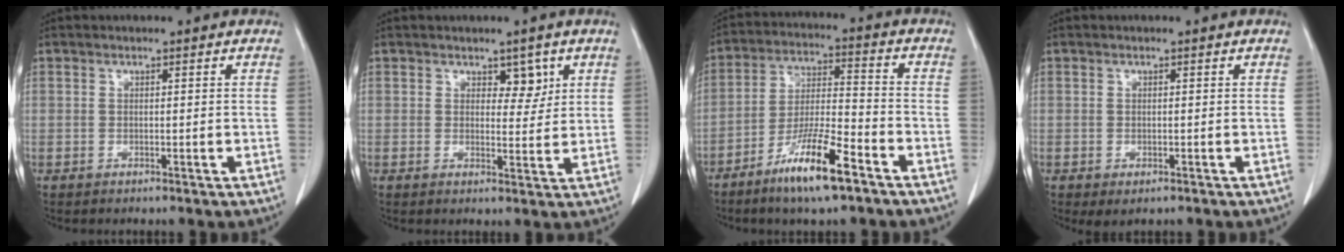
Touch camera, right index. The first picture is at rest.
{"total": 3.2, "force": [1.7, 1.8, 2.0], "torque": [-0.017, -0.001, 0.025]}
{"total": 11.7, "force": [-7.4, 1.3, 9.0], "torque": [-0.173, -0.020, -0.138]}
{"total": 1.7, "force": [-0.8, 0.9, 1.1], "torque": [-0.014, -0.003, -0.001]}